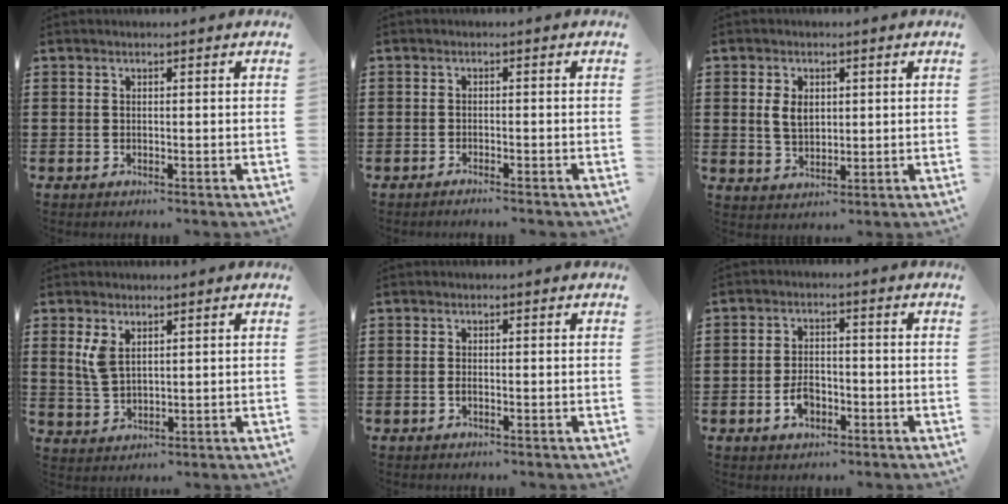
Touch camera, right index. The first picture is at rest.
{"total": 1.3, "force": [-1.2, -0.3, 0.0], "torque": [0.000, 0.000, -0.025]}
{"total": 3.8, "force": [0.7, 2.5, 2.7], "torque": [-0.066, 0.008, 0.008]}
{"total": 3.5, "force": [1.8, 1.8, 2.4], "torque": [-0.053, 0.006, 0.032]}
{"total": 0.6, "force": [-0.3, 0.1, 0.5], "torque": [-0.011, -0.004, -0.005]}
{"total": 3.7, "force": [-1.7, 2.4, 2.3], "torque": [-0.050, 0.002, -0.034]}